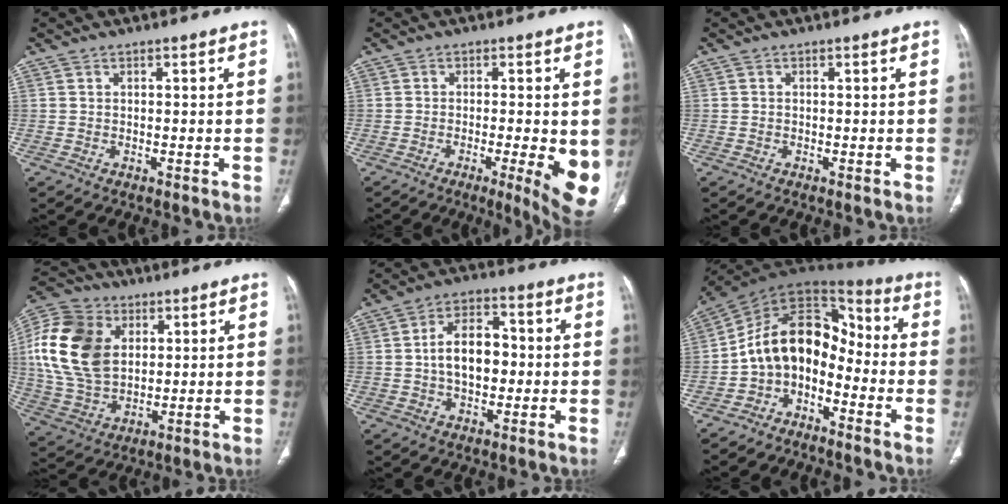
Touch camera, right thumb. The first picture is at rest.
{"total": 9.7, "force": [-2.0, 2.0, 9.2], "torque": [-0.125, -0.020, -0.028]}
{"total": 0.0}
{"total": 19.0, "force": [4.5, 13.2, 12.8], "torque": [-0.246, -0.003, 0.085]}
{"total": 10.2, "force": [-0.2, 6.5, 7.9], "torque": [-0.112, 0.025, -0.010]}
{"total": 13.0, "force": [-4.4, 9.0, 8.2], "torque": [-0.106, 0.102, -0.092]}